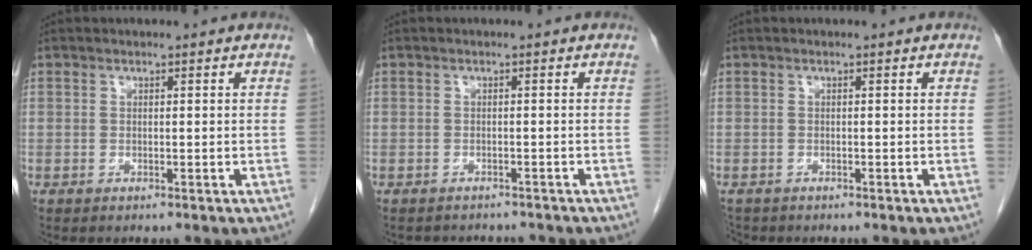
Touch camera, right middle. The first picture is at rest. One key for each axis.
{"total": 5.2, "fx": -4.8, "fy": 1.7, "fz": 0.9, "tx": -0.007, "ty": 0.002, "tz": -0.056}
{"total": 2.0, "fx": -1.7, "fy": 1.0, "fz": 0.2, "tx": -0.008, "ty": -0.003, "tz": -0.029}